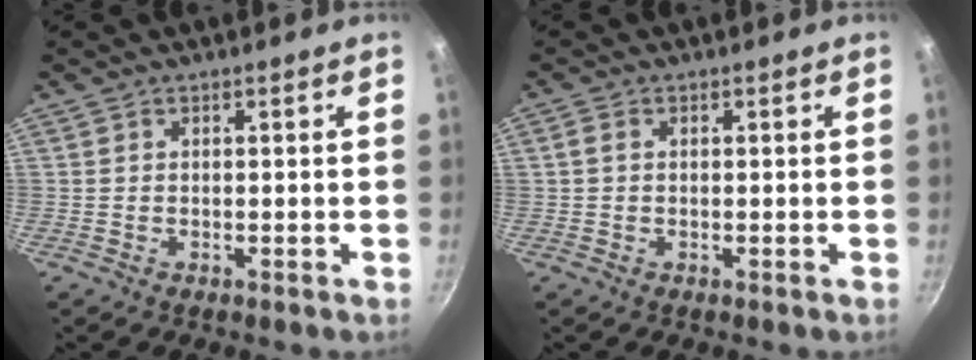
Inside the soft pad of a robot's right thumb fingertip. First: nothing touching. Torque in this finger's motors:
{"motor_torque": [0.39, -0.37, -0.10, -0.09, 0.08]}